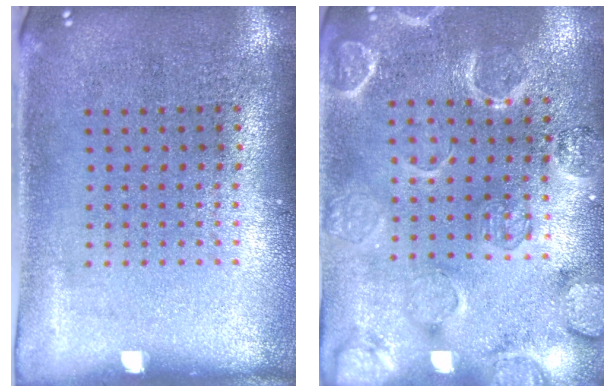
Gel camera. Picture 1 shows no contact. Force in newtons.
{"total": 2.5, "press": 2.5, "slide": 0.3}